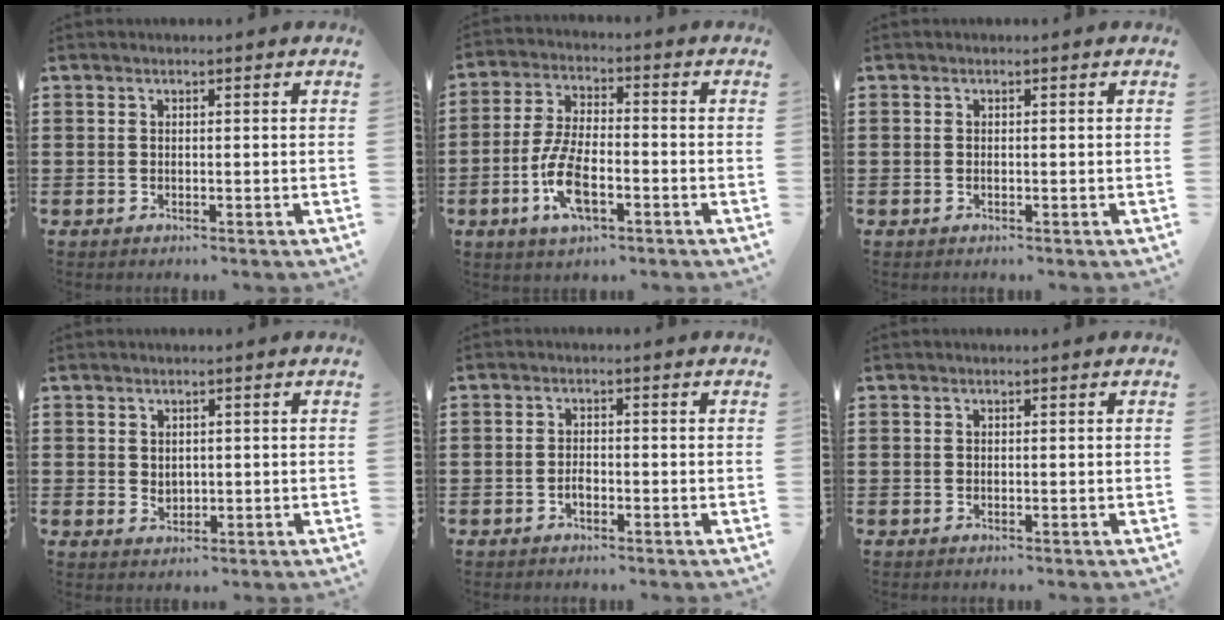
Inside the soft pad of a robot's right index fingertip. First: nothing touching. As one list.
[{"total": 8.7, "force": [-3.0, 3.6, 7.3], "torque": [-0.168, -0.008, -0.060]}, {"total": 0.0}, {"total": 1.5, "force": [0.6, 1.3, 0.5], "torque": [-0.012, 0.007, 0.012]}, {"total": 1.5, "force": [-0.9, 0.7, 1.0], "torque": [-0.020, -0.001, -0.016]}, {"total": 0.0}]